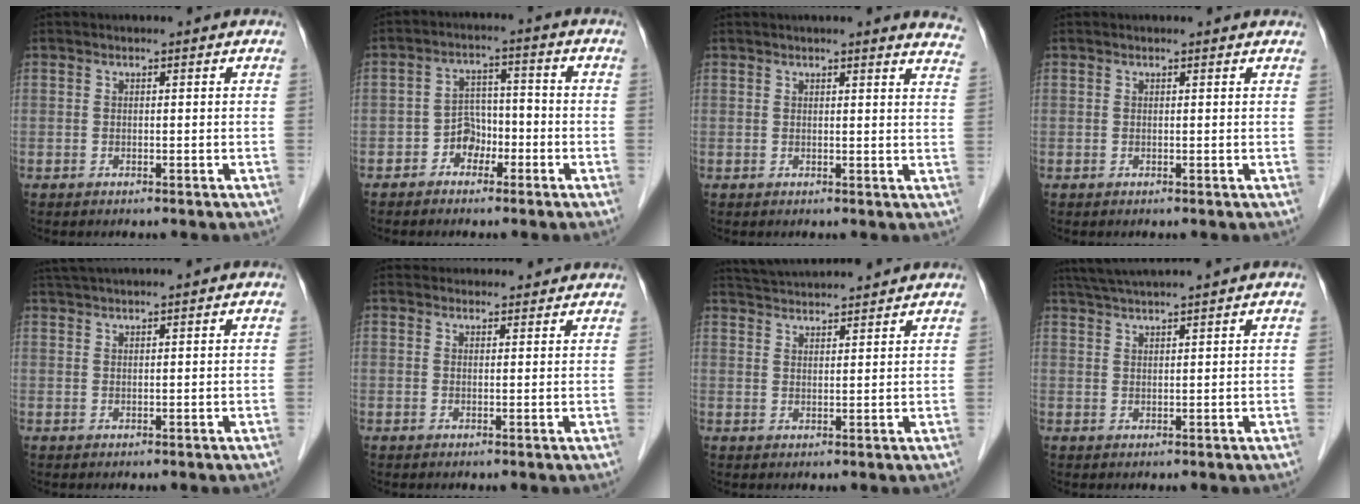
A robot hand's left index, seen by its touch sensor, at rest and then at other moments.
{"total": 4.4, "force": [-2.4, 3.1, 2.1], "torque": [-0.031, 0.016, -0.044]}
{"total": 9.4, "force": [8.8, 0.7, 3.2], "torque": [-0.017, -0.023, 0.068]}
{"total": 1.4, "force": [1.3, 0.2, 0.2], "torque": [-0.012, 0.005, 0.010]}
{"total": 4.7, "force": [4.2, -0.8, 2.1], "torque": [-0.031, 0.034, 0.076]}
{"total": 5.5, "force": [5.2, 1.8, 0.3], "torque": [0.005, 0.023, 0.058]}
{"total": 9.6, "force": [9.3, 0.1, 2.5], "torque": [-0.051, 0.033, 0.142]}
{"total": 6.7, "force": [5.9, -1.3, 2.9], "torque": [-0.050, 0.028, 0.098]}